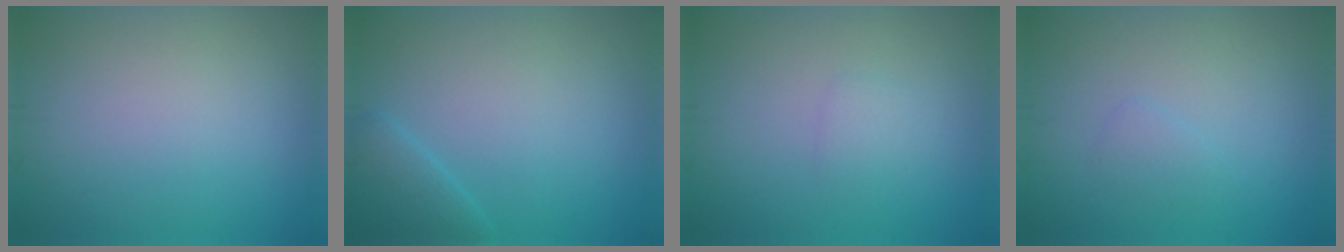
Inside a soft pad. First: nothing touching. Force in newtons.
{"total": 2.2, "press": 2.2, "slide": 0.1}
{"total": 1.0, "press": 1.0, "slide": 0.1}
{"total": 0.9, "press": 0.9, "slide": 0.1}